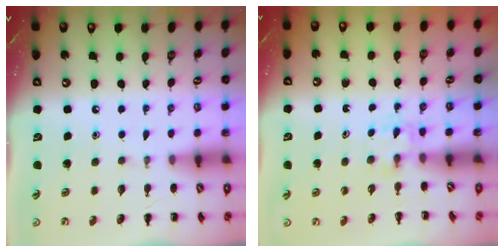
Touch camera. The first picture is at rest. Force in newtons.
{"total": 2.4, "press": 2.3, "slide": 0.9}